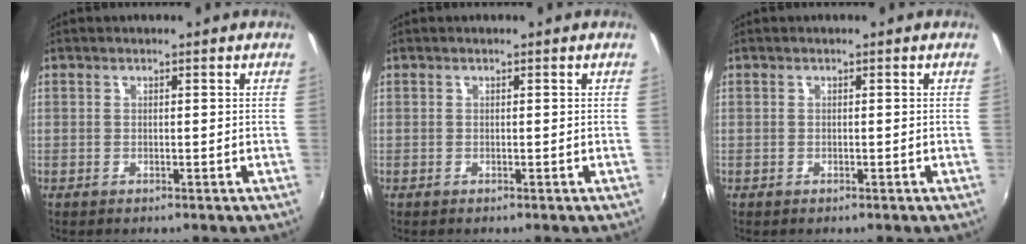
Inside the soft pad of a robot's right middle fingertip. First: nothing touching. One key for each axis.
{"total": 0.0}
{"total": 0.0}